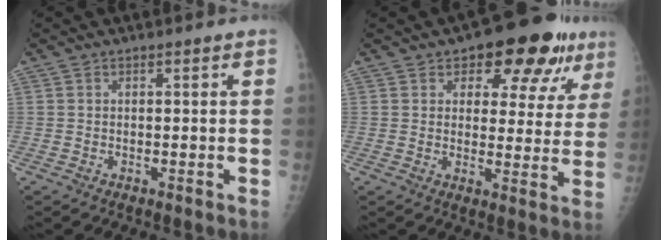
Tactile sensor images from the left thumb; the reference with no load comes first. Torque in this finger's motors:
{"motor_torque": [0.22, 0.41, 0.06, -0.22, 0.08]}